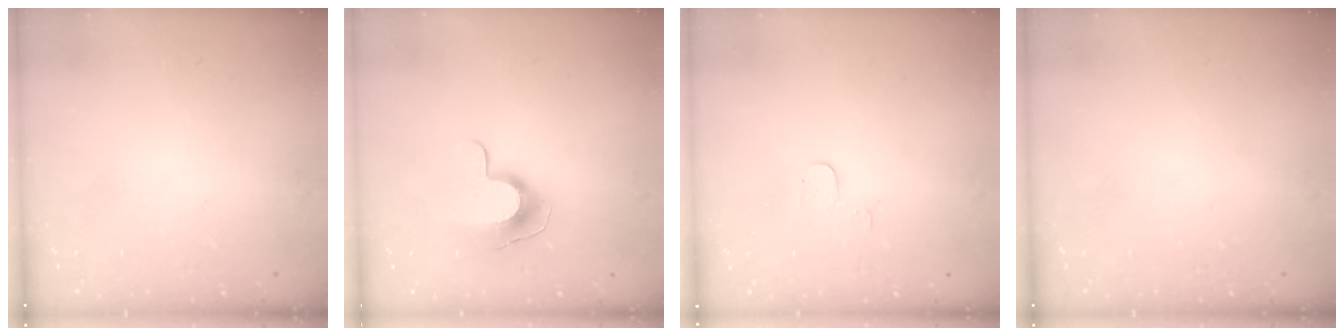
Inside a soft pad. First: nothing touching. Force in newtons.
{"total": 9.6, "press": 9.6, "slide": 0.3}
{"total": 3.4, "press": 3.4, "slide": 0.4}
{"total": 0.0}